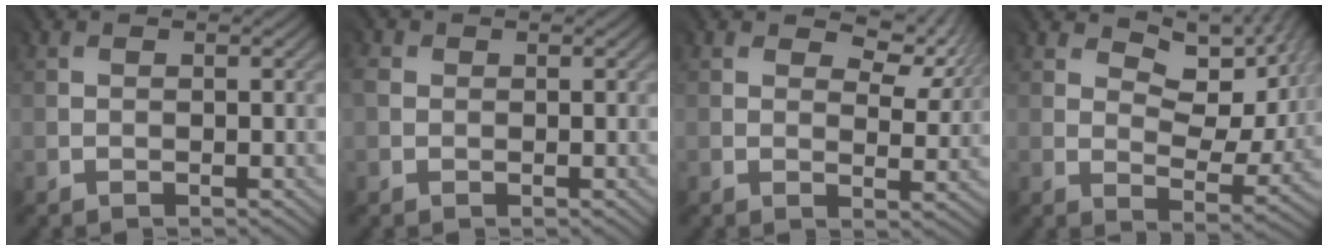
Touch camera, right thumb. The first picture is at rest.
{"total": 1.2, "force": [-0.2, 1.1, 0.1], "torque": [-0.005, -0.002, -0.008]}
{"total": 5.9, "force": [2.6, 3.2, 4.2], "torque": [-0.066, -0.007, 0.042]}
{"total": 8.7, "force": [4.0, 4.5, 6.3], "torque": [-0.100, -0.011, 0.066]}